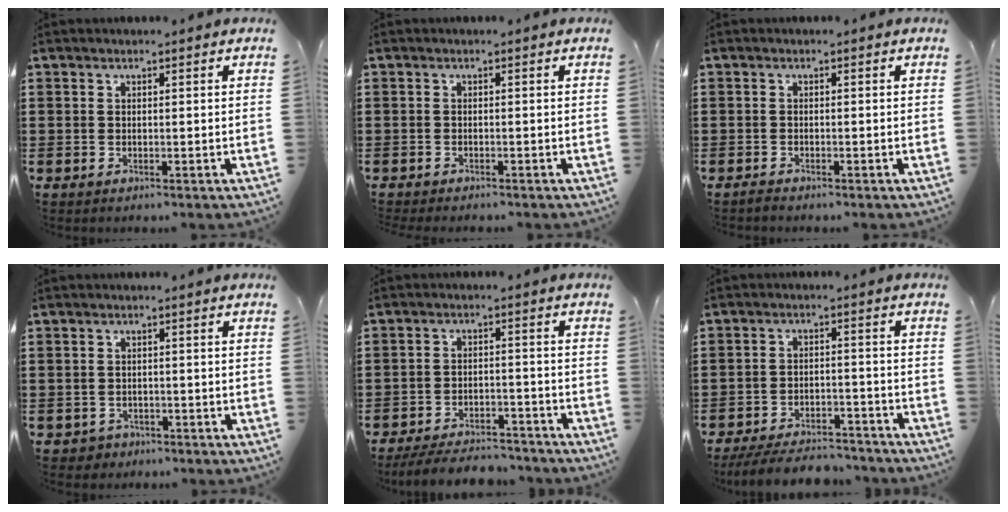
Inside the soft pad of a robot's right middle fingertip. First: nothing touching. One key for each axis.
{"total": 0.8, "fx": -0.8, "fy": -0.1, "fz": 0.0, "tx": -0.003, "ty": -0.002, "tz": -0.016}
{"total": 0.7, "fx": -0.7, "fy": 0.0, "fz": 0.1, "tx": -0.005, "ty": -0.004, "tz": -0.013}
{"total": 1.3, "fx": -1.1, "fy": 0.7, "fz": -0.1, "tx": -0.005, "ty": 0.001, "tz": -0.025}
{"total": 5.5, "fx": -5.4, "fy": 0.7, "fz": 0.9, "tx": -0.018, "ty": 0.007, "tz": -0.106}
{"total": 6.1, "fx": -5.9, "fy": 0.9, "fz": 1.3, "tx": -0.028, "ty": 0.005, "tz": -0.117}